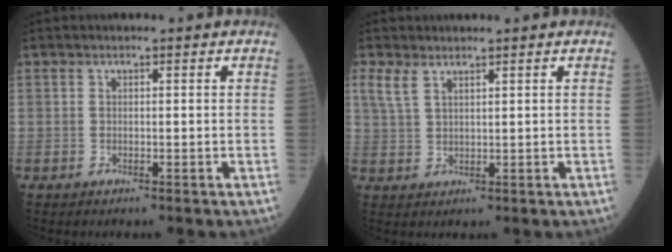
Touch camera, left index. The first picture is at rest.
{"total": 2.5, "force": [1.7, 0.9, 1.6], "torque": [-0.048, 0.004, 0.046]}